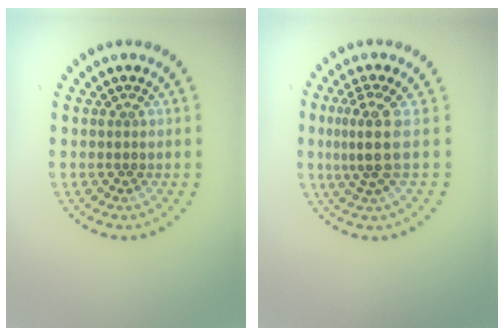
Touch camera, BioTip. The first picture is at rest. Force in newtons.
{"total": 3.0, "press": 2.1, "slide": 2.1}